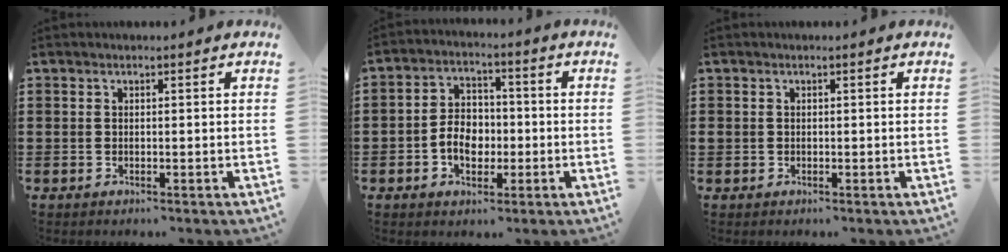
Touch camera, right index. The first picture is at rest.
{"total": 5.5, "force": [-1.4, 4.1, 3.4], "torque": [-0.066, 0.007, -0.029]}
{"total": 0.6, "force": [0.0, 0.6, 0.1], "torque": [-0.004, 0.004, -0.001]}